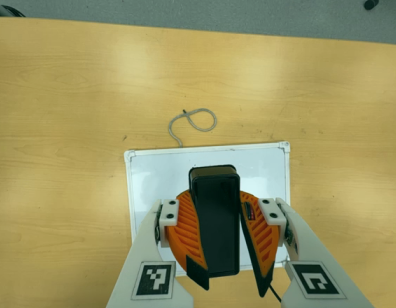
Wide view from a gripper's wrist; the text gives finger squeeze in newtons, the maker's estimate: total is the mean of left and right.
{"total": 12.6, "left": 12.1, "right": 13.0}